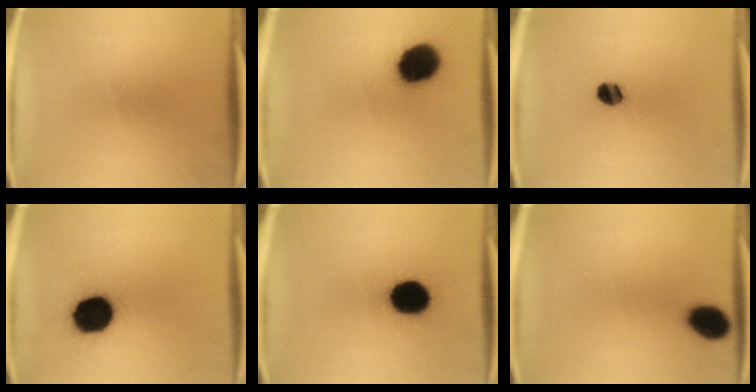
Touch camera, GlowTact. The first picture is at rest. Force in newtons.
{"total": 14.0}
{"total": 4.8}
{"total": 16.7}
{"total": 15.0}
{"total": 7.0}